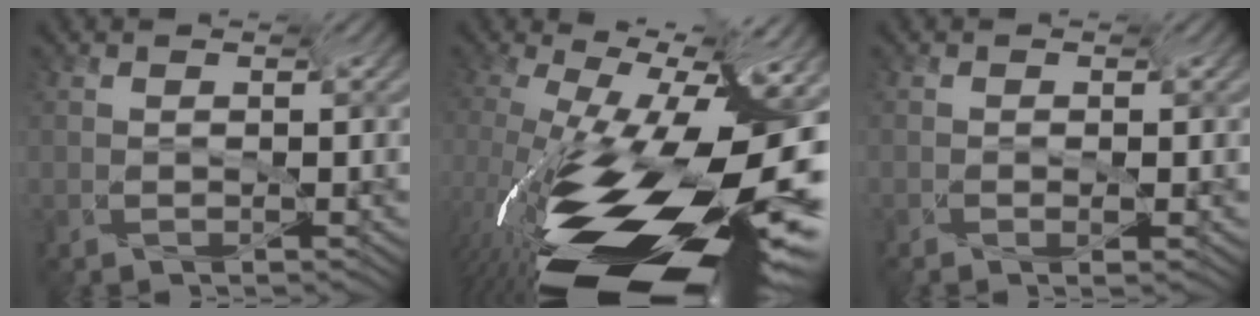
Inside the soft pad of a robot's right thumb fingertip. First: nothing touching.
{"total": 18.7, "force": [-11.1, 5.3, 14.0], "torque": [-0.231, -0.012, -0.182]}
{"total": 0.8, "force": [-0.8, 0.0, 0.1], "torque": [-0.012, 0.008, -0.017]}